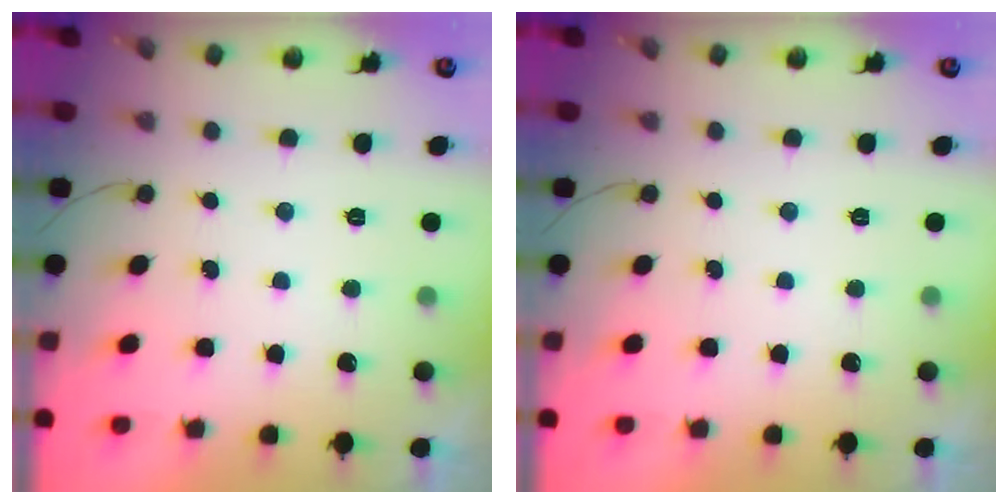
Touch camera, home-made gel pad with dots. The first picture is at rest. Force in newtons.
{"total": 0.0}